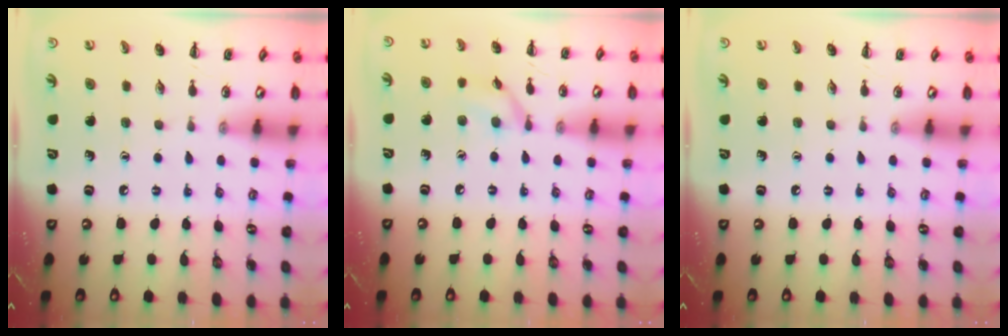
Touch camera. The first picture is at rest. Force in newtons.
{"total": 7.8, "press": 7.8, "slide": 0.8}
{"total": 0.0}